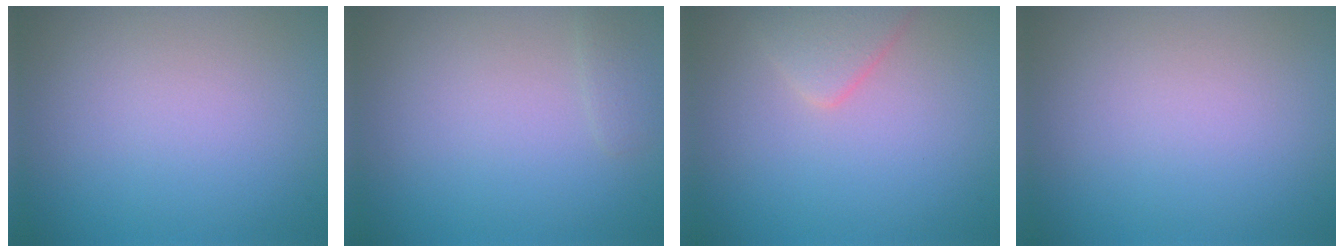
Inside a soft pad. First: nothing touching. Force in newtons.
{"total": 0.9, "press": 0.9, "slide": 0.0}
{"total": 2.4, "press": 2.4, "slide": 0.1}
{"total": 0.0}